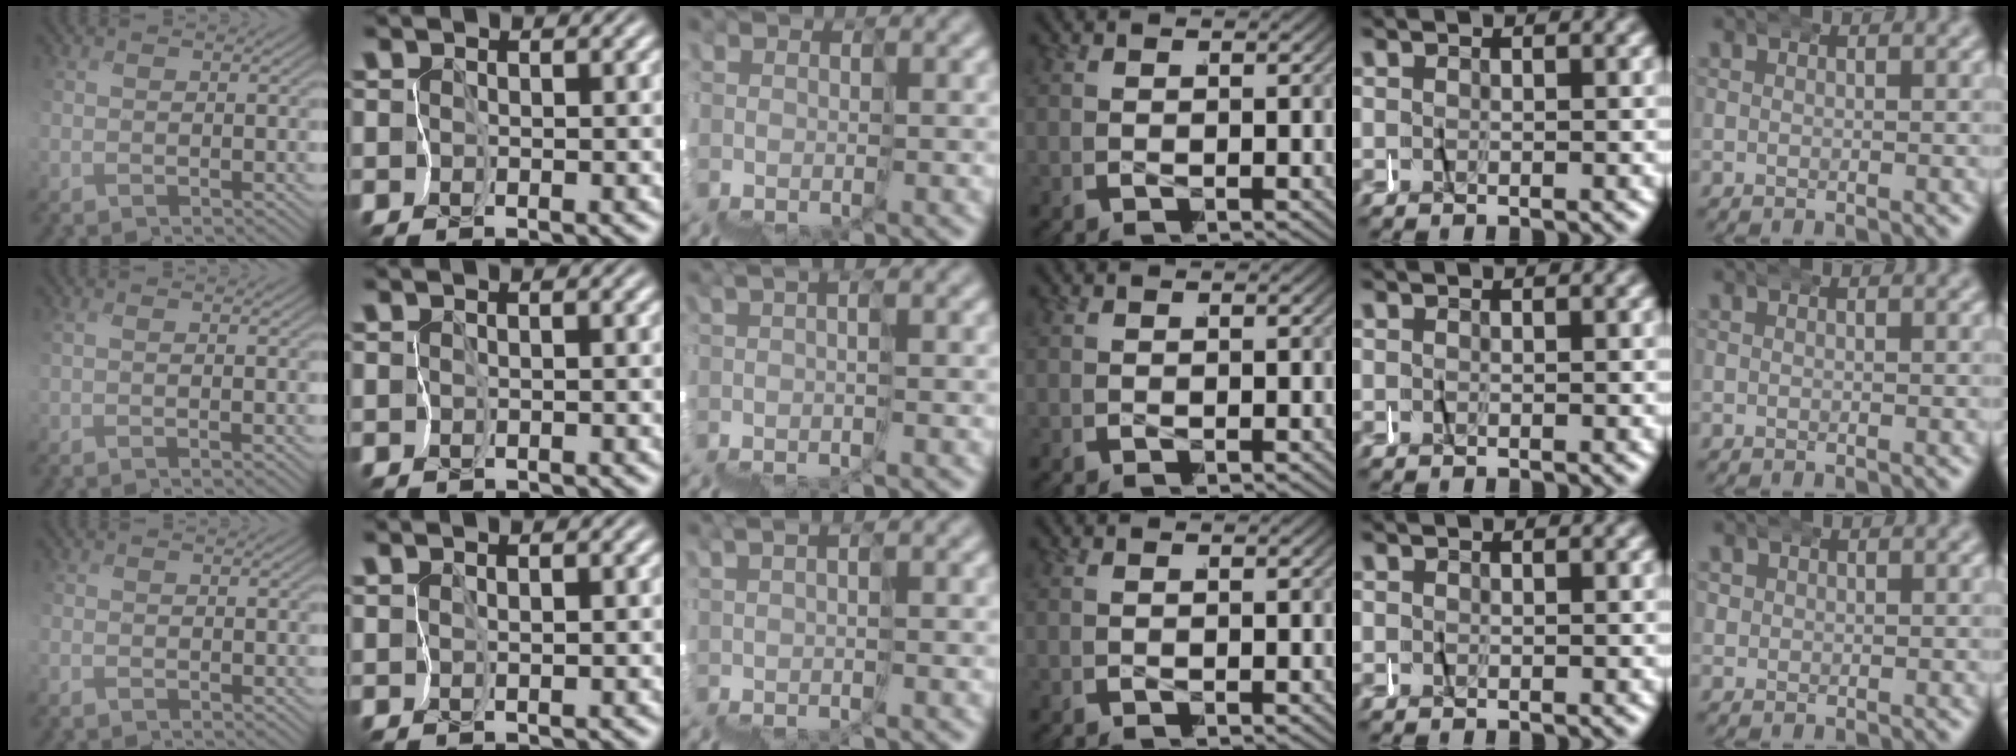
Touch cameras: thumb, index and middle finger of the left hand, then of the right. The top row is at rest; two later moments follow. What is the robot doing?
{"motion": "wrap", "object": "felt sheet"}